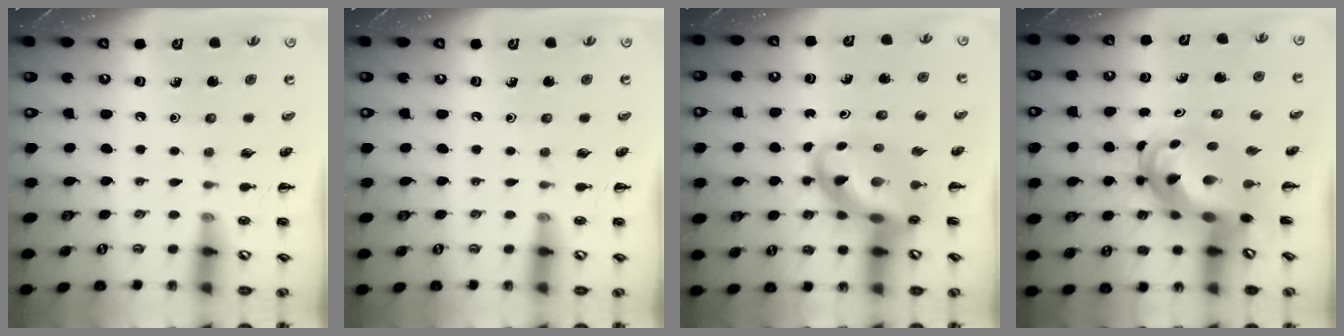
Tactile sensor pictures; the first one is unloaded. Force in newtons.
{"total": 0.0}
{"total": 10.8, "press": 10.4, "slide": 3.0}
{"total": 7.4, "press": 7.1, "slide": 2.2}